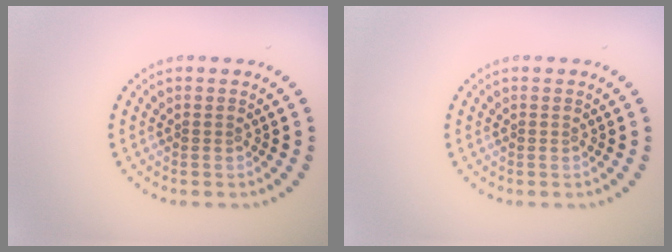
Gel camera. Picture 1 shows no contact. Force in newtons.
{"total": 0.0}